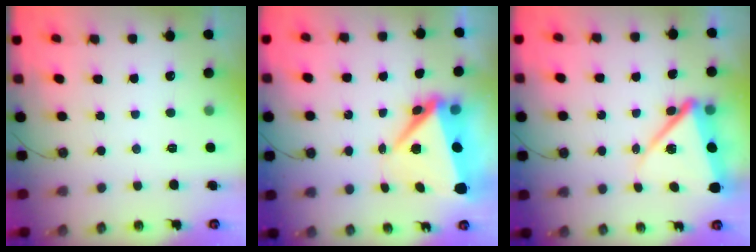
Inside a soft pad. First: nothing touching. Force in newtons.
{"total": 9.1, "press": 9.0, "slide": 1.3}
{"total": 12.1, "press": 12.0, "slide": 1.5}